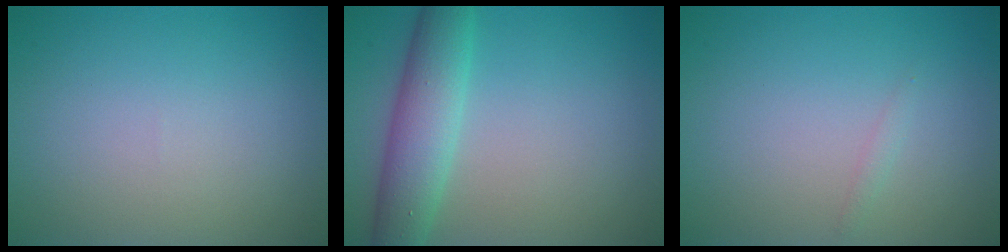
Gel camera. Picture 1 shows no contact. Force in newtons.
{"total": 5.0, "press": 5.0, "slide": 0.3}
{"total": 0.6, "press": 0.6, "slide": 0.0}